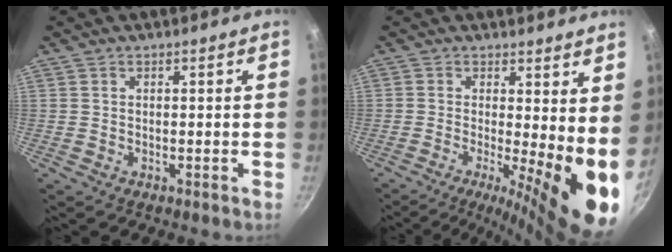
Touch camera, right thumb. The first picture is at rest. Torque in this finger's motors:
{"motor_torque": [-0.28, 1.64, 0.39, -0.30, 0.16]}